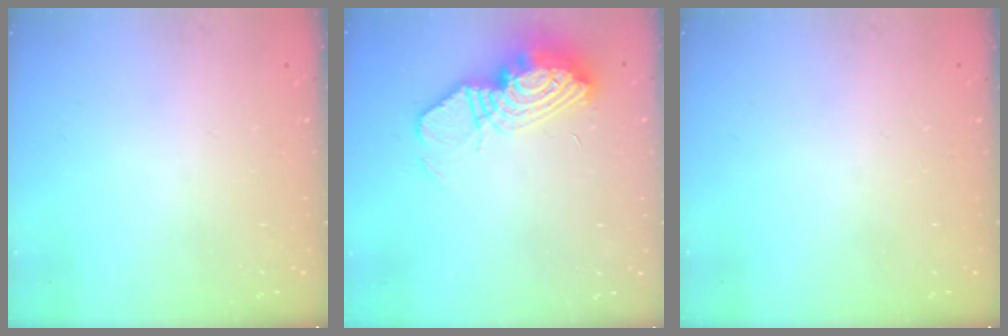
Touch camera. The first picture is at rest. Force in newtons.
{"total": 18.4, "press": 15.4, "slide": 10.0}
{"total": 0.0}